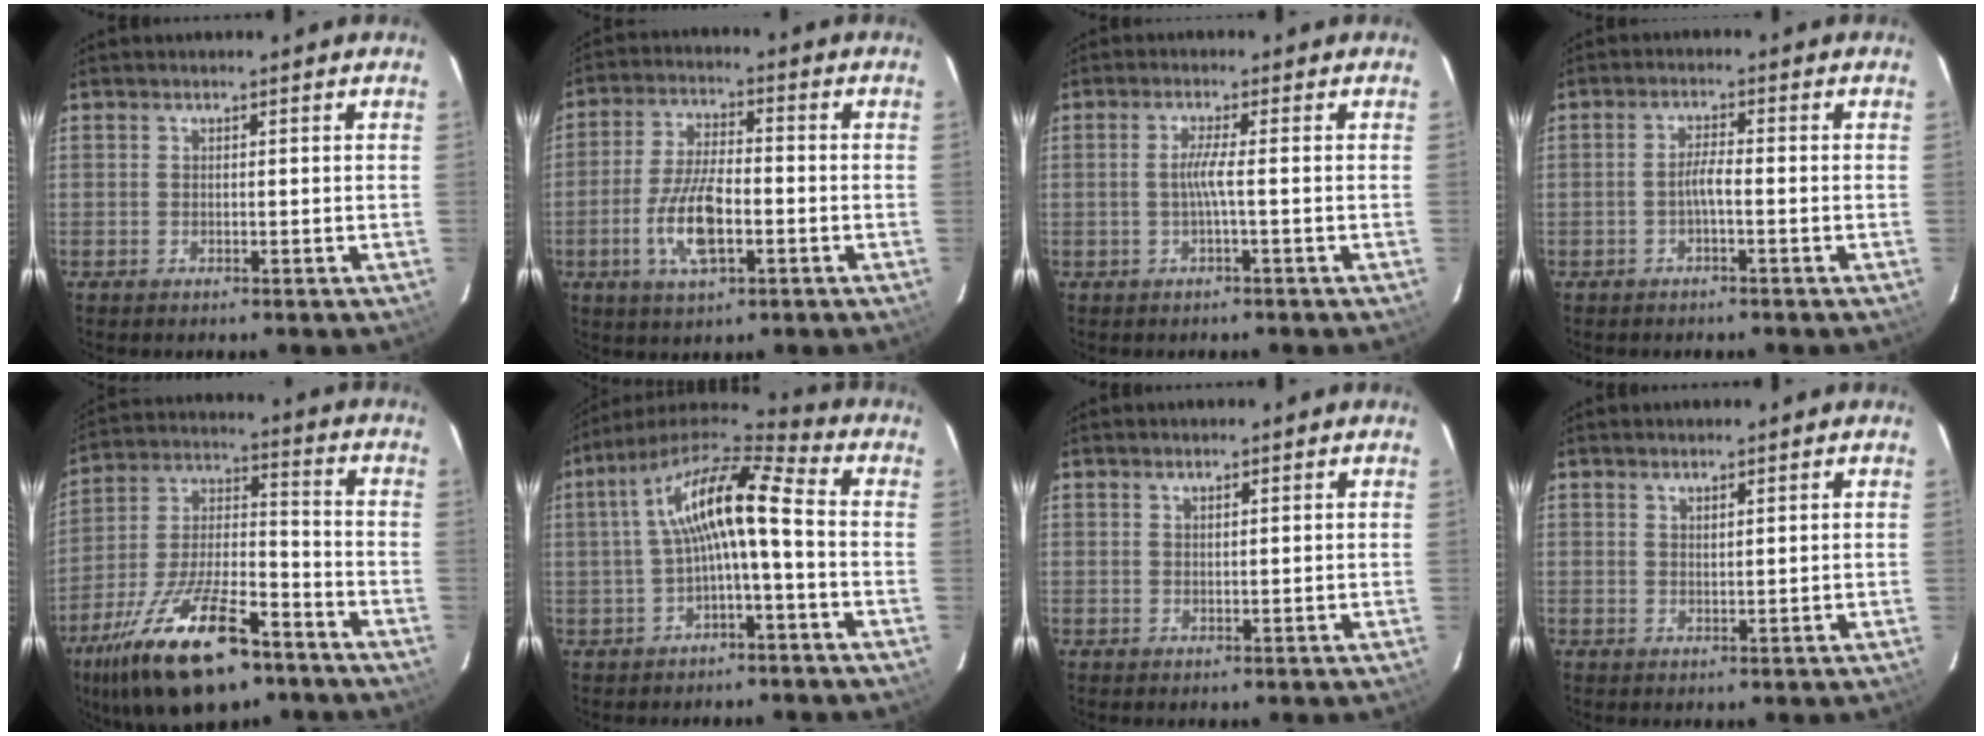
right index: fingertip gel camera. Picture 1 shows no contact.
{"total": 10.3, "force": [-3.3, 3.8, 9.0], "torque": [-0.184, -0.003, -0.061]}
{"total": 2.6, "force": [-0.7, -0.8, 2.4], "torque": [-0.050, -0.002, -0.012]}
{"total": 2.4, "force": [-1.1, 0.1, 2.1], "torque": [-0.041, 0.005, -0.022]}
{"total": 22.4, "force": [-14.3, 8.4, 15.1], "torque": [-0.291, -0.019, -0.241]}
{"total": 12.5, "force": [-0.6, 2.8, 12.2], "torque": [-0.238, 0.026, -0.013]}
{"total": 0.8, "force": [0.6, 0.2, 0.5], "torque": [-0.009, 0.002, 0.011]}
{"total": 1.3, "force": [1.0, 0.3, 0.8], "torque": [-0.013, 0.001, 0.017]}